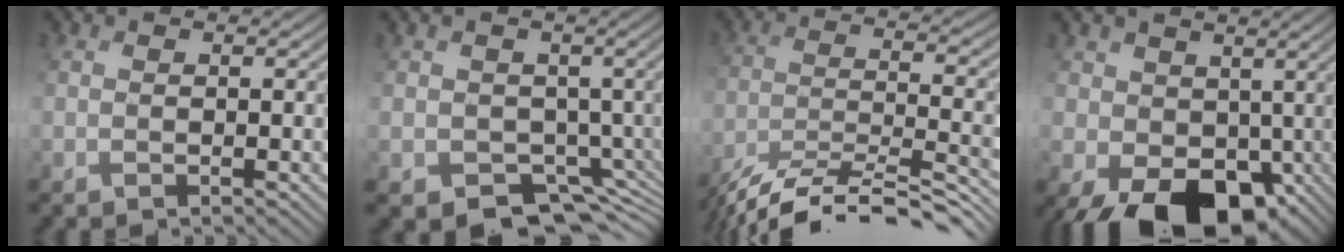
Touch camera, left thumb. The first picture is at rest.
{"total": 6.4, "force": [-1.8, 5.5, 2.6], "torque": [-0.055, -0.043, -0.027]}
{"total": 14.0, "force": [-12.5, 1.9, 5.9], "torque": [-0.086, -0.002, -0.211]}
{"total": 11.0, "force": [-3.6, 8.1, 6.5], "torque": [-0.119, -0.029, -0.058]}